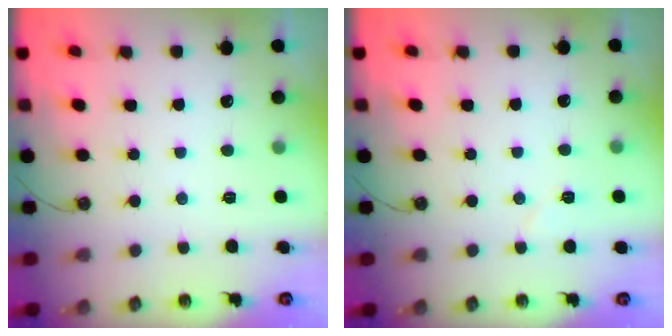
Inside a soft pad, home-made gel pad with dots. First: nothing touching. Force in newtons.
{"total": 3.9, "press": 3.9, "slide": 0.6}